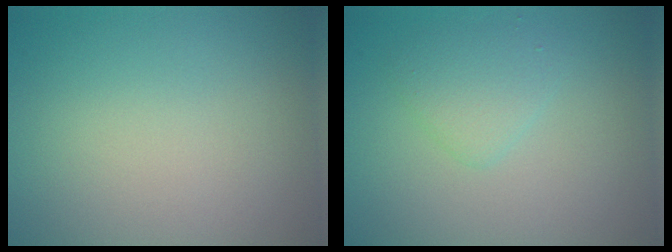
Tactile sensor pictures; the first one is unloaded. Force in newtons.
{"total": 1.8, "press": 1.8, "slide": 0.1}